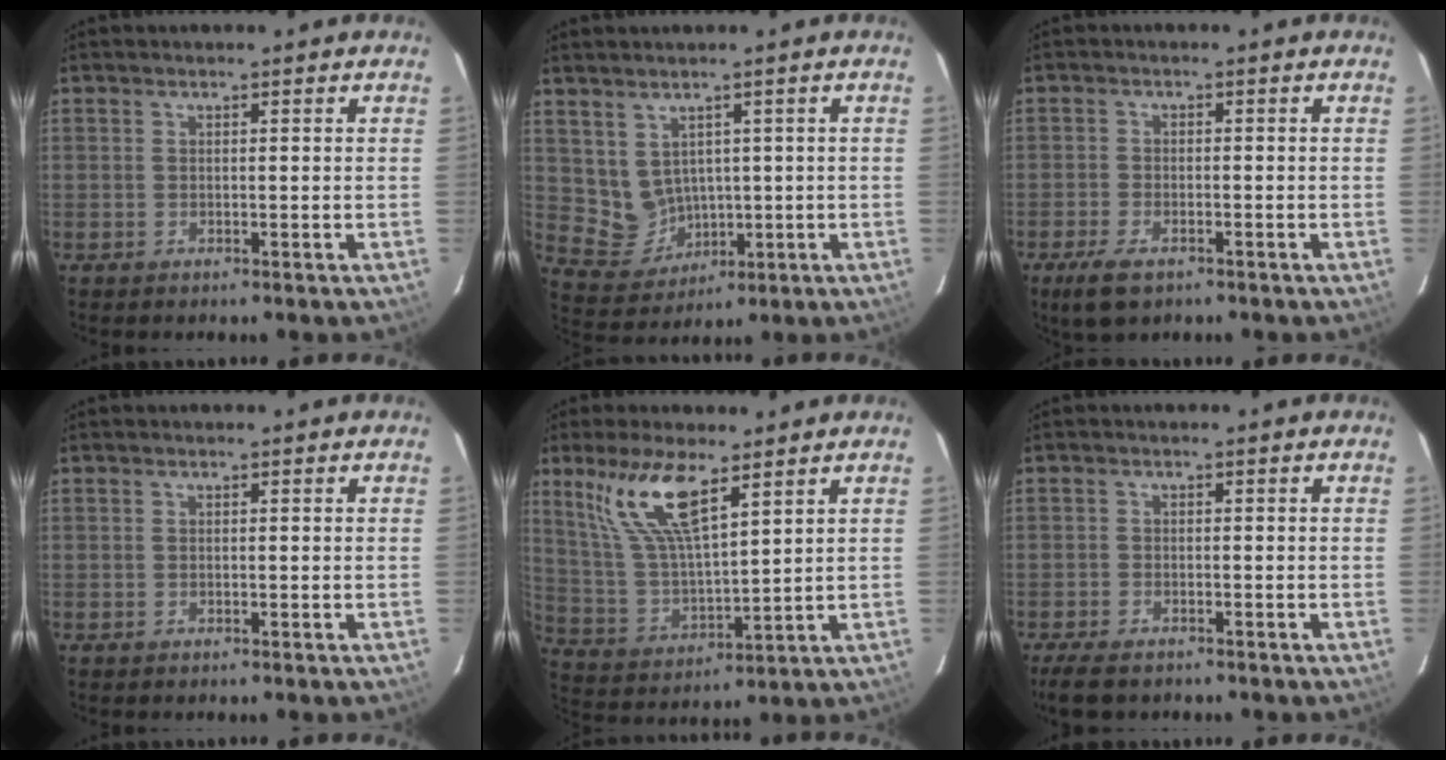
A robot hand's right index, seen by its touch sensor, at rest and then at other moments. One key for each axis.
{"total": 6.9, "fx": 1.4, "fy": 6.1, "fz": 2.8, "tx": -0.066, "ty": -0.002, "tz": 0.054}
{"total": 5.8, "fx": -3.8, "fy": 2.7, "fz": 3.5, "tx": -0.093, "ty": -0.014, "tz": -0.068}
{"total": 0.0}
{"total": 13.0, "fx": 7.8, "fy": 3.5, "fz": 9.8, "tx": -0.196, "ty": 0.006, "tz": 0.167}
{"total": 5.4, "fx": -4.2, "fy": 2.4, "fz": 2.5, "tx": -0.068, "ty": -0.012, "tz": -0.077}